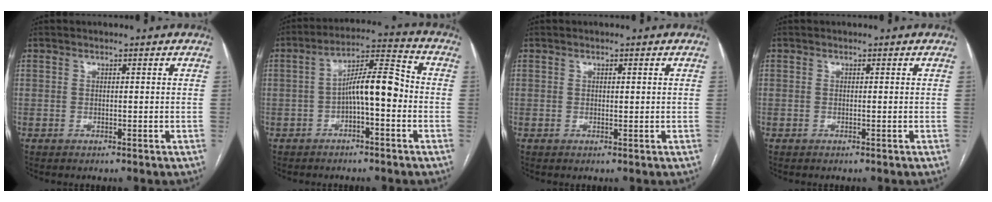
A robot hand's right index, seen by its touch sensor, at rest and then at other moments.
{"total": 8.7, "force": [-1.6, 2.0, 8.3], "torque": [-0.141, 0.031, -0.027]}
{"total": 0.7, "force": [0.2, 0.2, 0.6], "torque": [-0.010, 0.000, 0.004]}
{"total": 0.0}